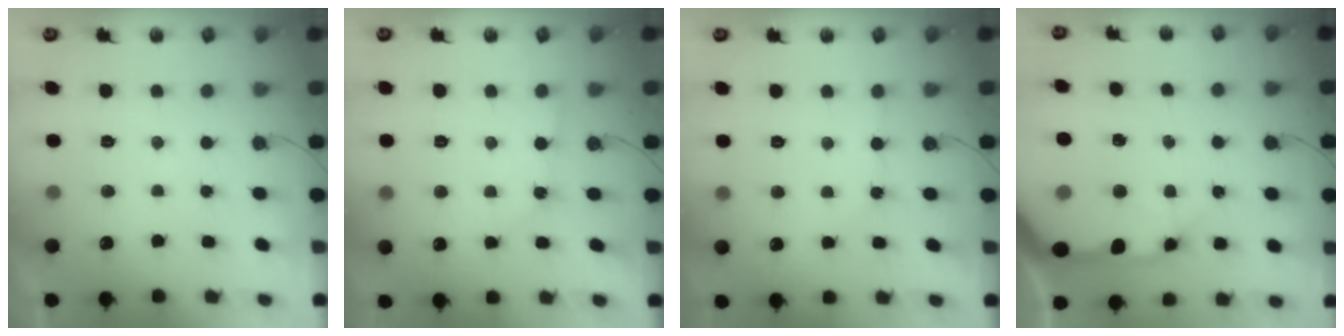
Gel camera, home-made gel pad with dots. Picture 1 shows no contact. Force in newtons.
{"total": 4.8, "press": 4.8, "slide": 0.6}
{"total": 2.6, "press": 2.6, "slide": 0.3}
{"total": 19.7, "press": 19.5, "slide": 3.2}